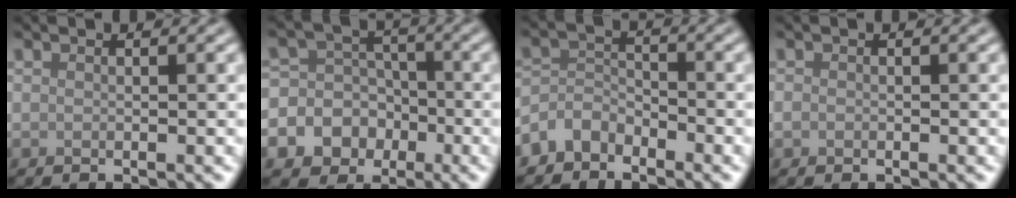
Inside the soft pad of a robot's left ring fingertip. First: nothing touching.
{"total": 10.2, "force": [-3.8, 9.2, 2.3], "torque": [-0.054, -0.009, -0.083]}
{"total": 2.8, "force": [-2.3, 1.5, 0.5], "torque": [-0.008, 0.009, -0.056]}
{"total": 0.5, "force": [-0.2, 0.5, 0.2], "torque": [-0.002, -0.004, -0.005]}